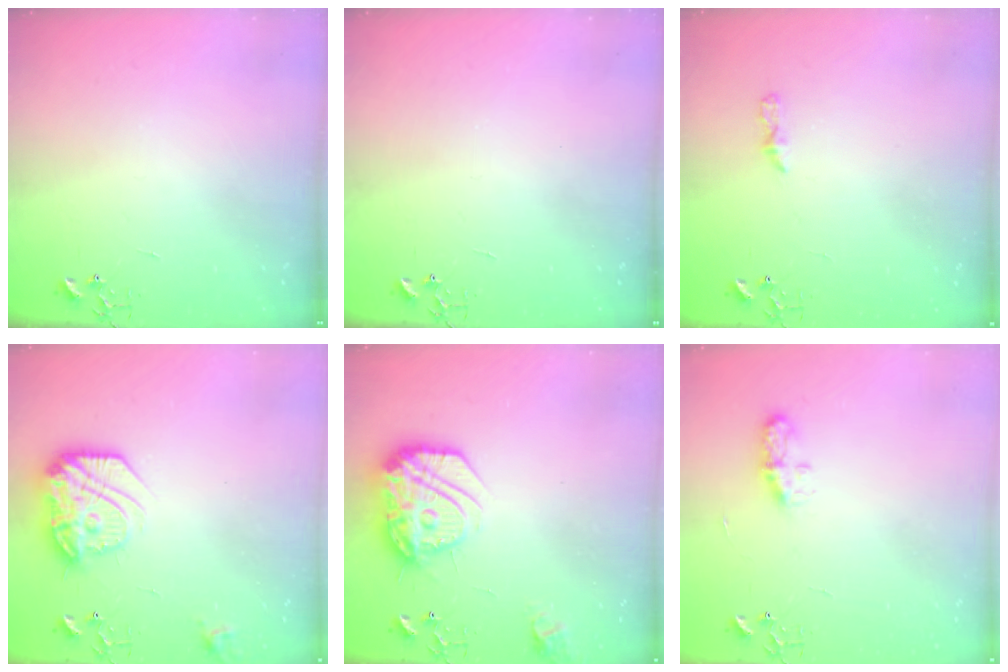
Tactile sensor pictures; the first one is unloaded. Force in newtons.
{"total": 0.0}
{"total": 5.1, "press": 5.0, "slide": 0.4}
{"total": 22.2, "press": 22.1, "slide": 1.5}
{"total": 18.5, "press": 18.4, "slide": 1.7}
{"total": 5.7, "press": 5.7, "slide": 0.7}